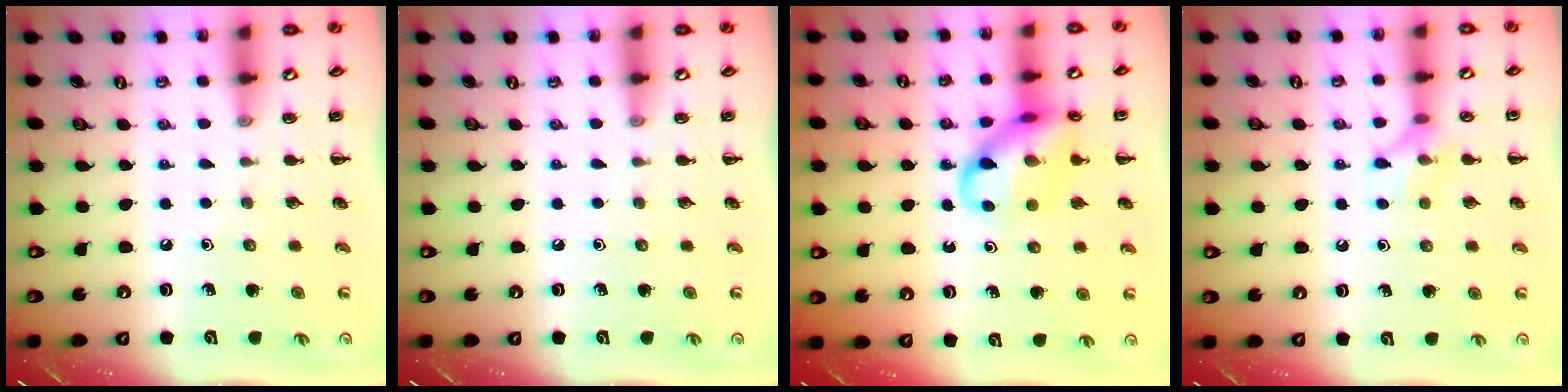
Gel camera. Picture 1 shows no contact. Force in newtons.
{"total": 0.0}
{"total": 13.8, "press": 13.8, "slide": 1.1}
{"total": 7.5, "press": 7.5, "slide": 0.9}